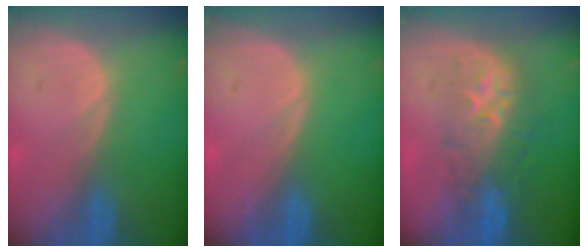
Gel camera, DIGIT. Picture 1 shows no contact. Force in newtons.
{"total": 0.0}
{"total": 8.1, "press": 8.0, "slide": 1.1}